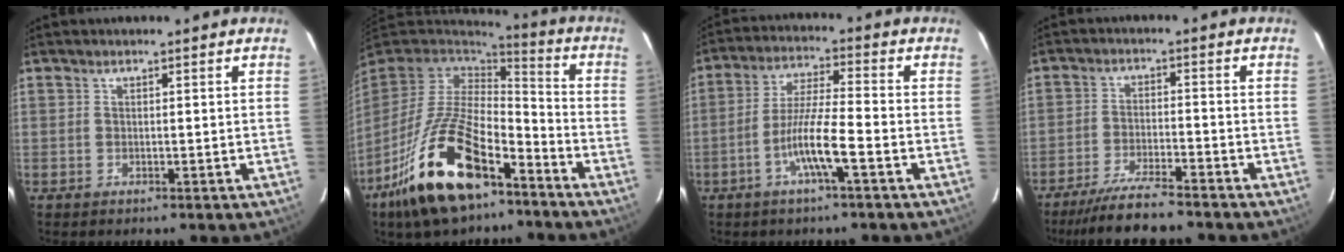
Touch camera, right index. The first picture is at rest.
{"total": 19.9, "force": [-11.8, 6.9, 14.4], "torque": [-0.296, -0.020, -0.218]}
{"total": 8.6, "force": [-3.4, 0.2, 7.9], "torque": [-0.153, 0.002, -0.068]}
{"total": 9.1, "force": [-8.0, 0.2, 4.3], "torque": [-0.069, -0.025, -0.135]}